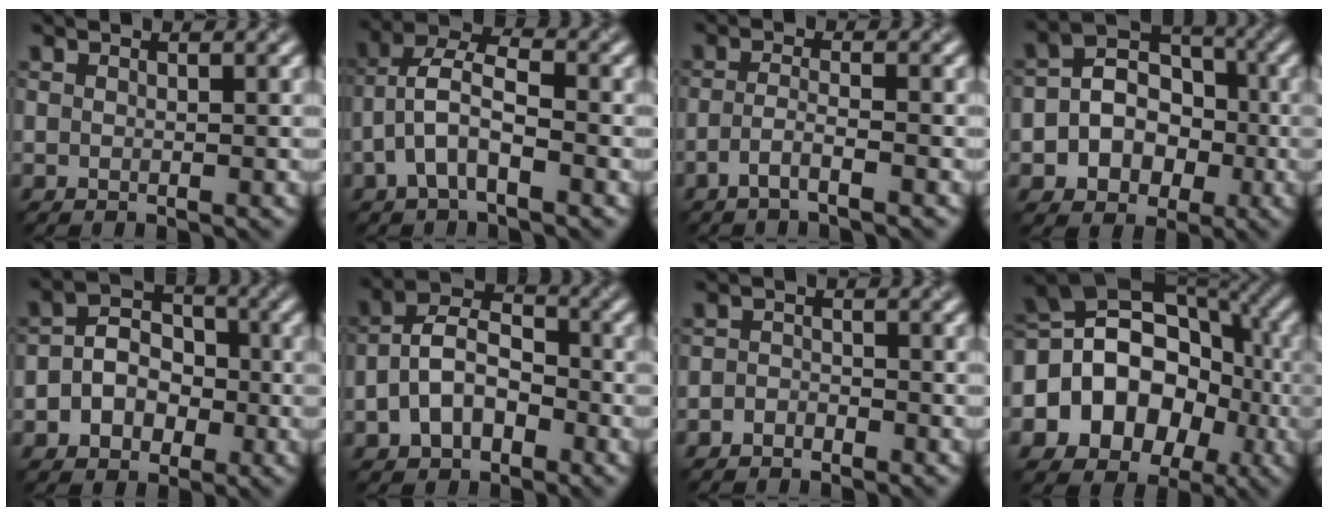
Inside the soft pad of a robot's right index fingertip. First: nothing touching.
{"total": 3.9, "force": [-1.5, 1.6, 3.3], "torque": [-0.066, 0.024, -0.037]}
{"total": 1.8, "force": [-1.2, 0.2, 1.3], "torque": [-0.029, 0.007, -0.038]}
{"total": 5.5, "force": [-0.9, 4.8, 2.6], "torque": [-0.023, 0.014, -0.033]}
{"total": 3.9, "force": [-0.8, 3.2, 2.0], "torque": [-0.027, 0.014, -0.022]}
{"total": 5.0, "force": [-1.6, 3.4, 3.4], "torque": [-0.066, 0.018, -0.040]}
{"total": 1.3, "force": [-1.2, 0.5, 0.0], "torque": [-0.002, 0.007, -0.032]}
{"total": 12.2, "force": [-1.5, 10.1, 6.6], "torque": [-0.112, 0.035, -0.048]}